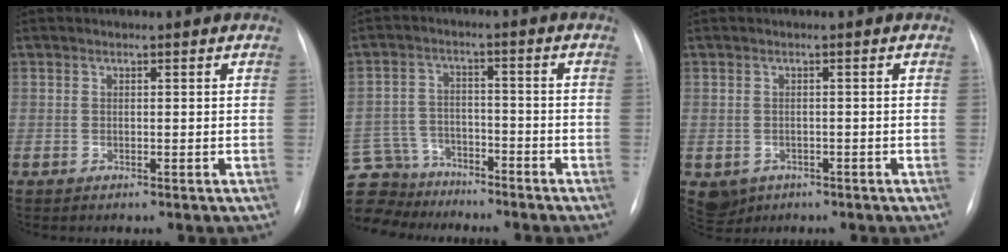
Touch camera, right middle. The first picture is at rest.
{"total": 12.7, "force": [-11.0, 5.9, 1.8], "torque": [-0.065, 0.018, -0.183]}
{"total": 3.8, "force": [-1.9, 3.1, 0.9], "torque": [-0.012, 0.000, -0.022]}